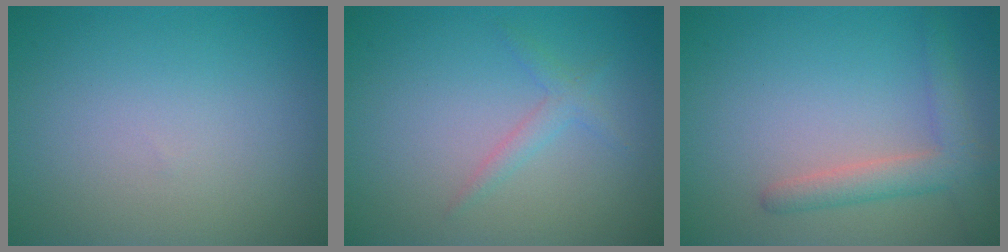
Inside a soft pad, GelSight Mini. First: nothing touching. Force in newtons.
{"total": 1.4, "press": 1.4, "slide": 0.0}
{"total": 3.0, "press": 3.0, "slide": 0.1}